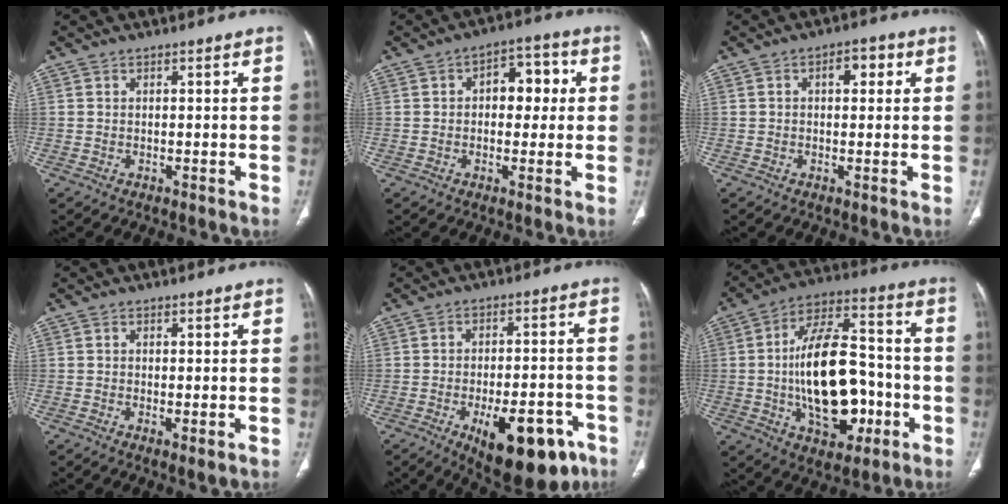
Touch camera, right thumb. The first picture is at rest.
{"total": 7.9, "force": [1.1, 5.0, 6.0], "torque": [-0.048, 0.022, 0.011]}
{"total": 3.9, "force": [1.0, 2.3, 3.0], "torque": [-0.030, 0.008, 0.011]}
{"total": 1.9, "force": [-0.3, 0.5, 1.8], "torque": [-0.037, -0.010, -0.004]}
{"total": 17.3, "force": [-8.5, 7.6, 13.0], "torque": [-0.135, 0.035, -0.104]}
{"total": 21.7, "force": [-3.4, 11.9, 17.8], "torque": [-0.267, 0.032, -0.047]}